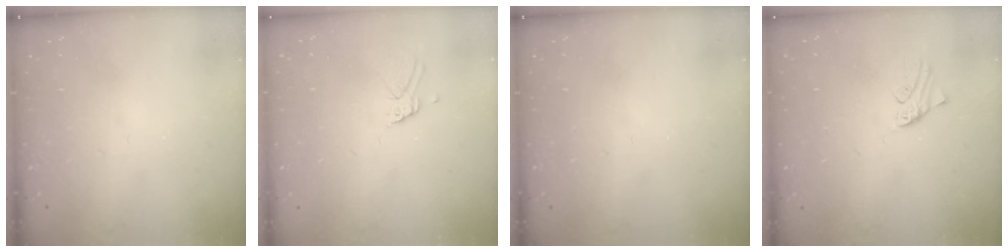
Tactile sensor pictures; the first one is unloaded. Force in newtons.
{"total": 2.9, "press": 2.9, "slide": 0.1}
{"total": 0.0}
{"total": 0.7, "press": 0.7, "slide": 0.0}